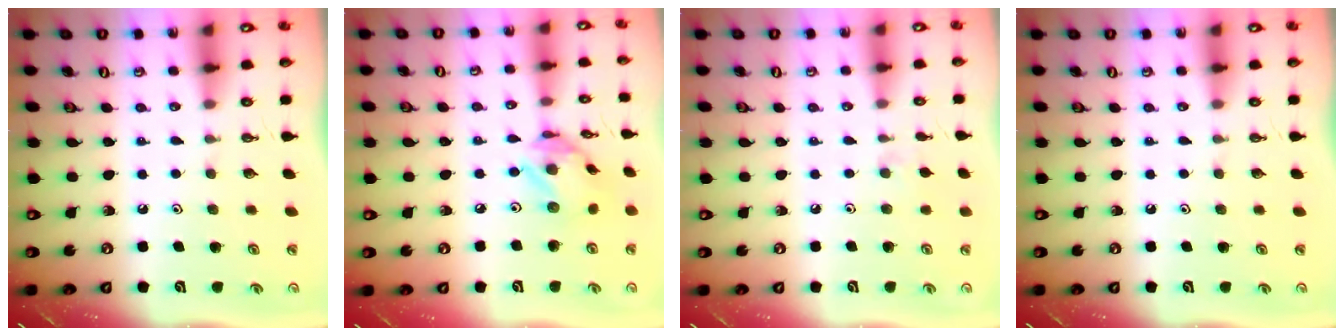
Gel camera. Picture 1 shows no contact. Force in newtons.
{"total": 11.3, "press": 11.2, "slide": 1.0}
{"total": 2.4, "press": 2.4, "slide": 0.5}
{"total": 0.0}